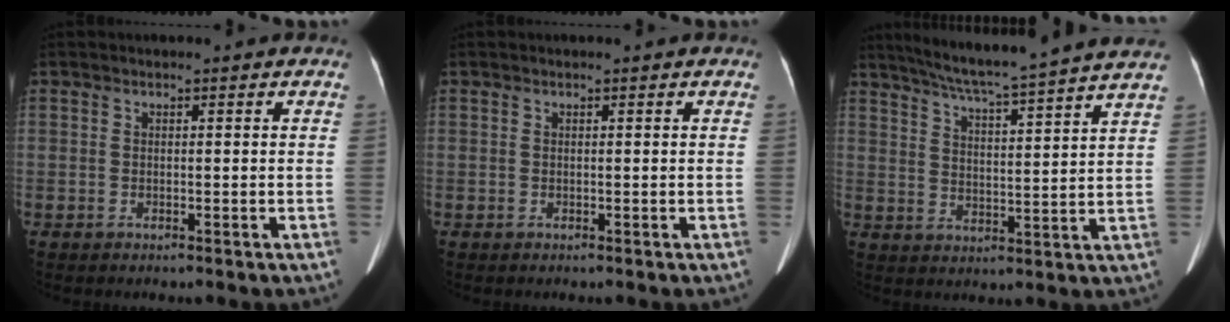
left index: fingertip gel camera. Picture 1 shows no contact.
{"total": 0.0}
{"total": 18.1, "force": [15.9, -1.2, 8.6], "torque": [-0.146, -0.005, 0.217]}